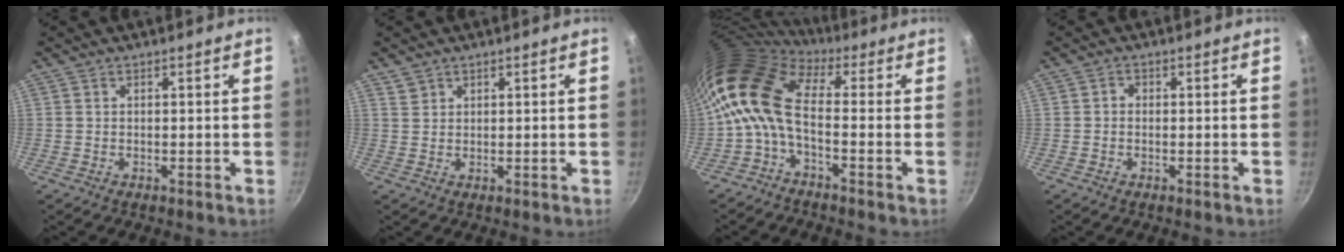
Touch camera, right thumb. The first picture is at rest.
{"total": 1.8, "force": [1.2, 1.3, 0.2], "torque": [0.009, 0.005, 0.024]}
{"total": 11.1, "force": [-1.1, 5.7, 9.5], "torque": [-0.191, 0.027, -0.043]}
{"total": 1.0, "force": [-0.2, 0.9, 0.5], "torque": [-0.007, 0.005, -0.006]}